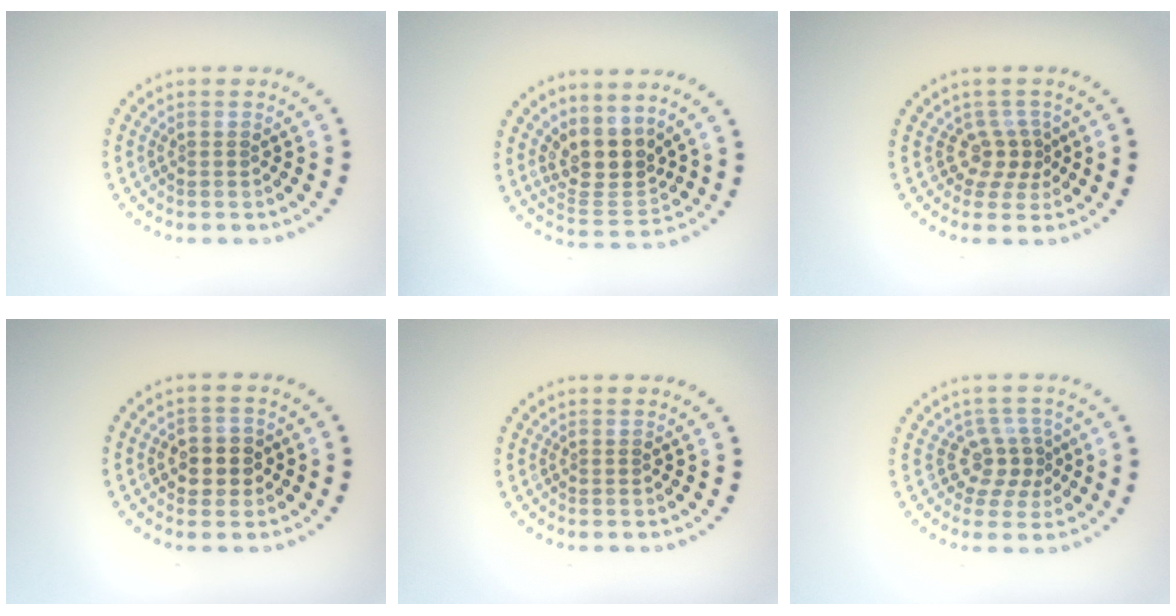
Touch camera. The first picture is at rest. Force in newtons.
{"total": 3.8, "press": 3.0, "slide": 2.3}
{"total": 2.3, "press": 1.6, "slide": 1.7}
{"total": 2.8, "press": 2.7, "slide": 0.7}
{"total": 0.0}
{"total": 2.8, "press": 2.0, "slide": 2.0}